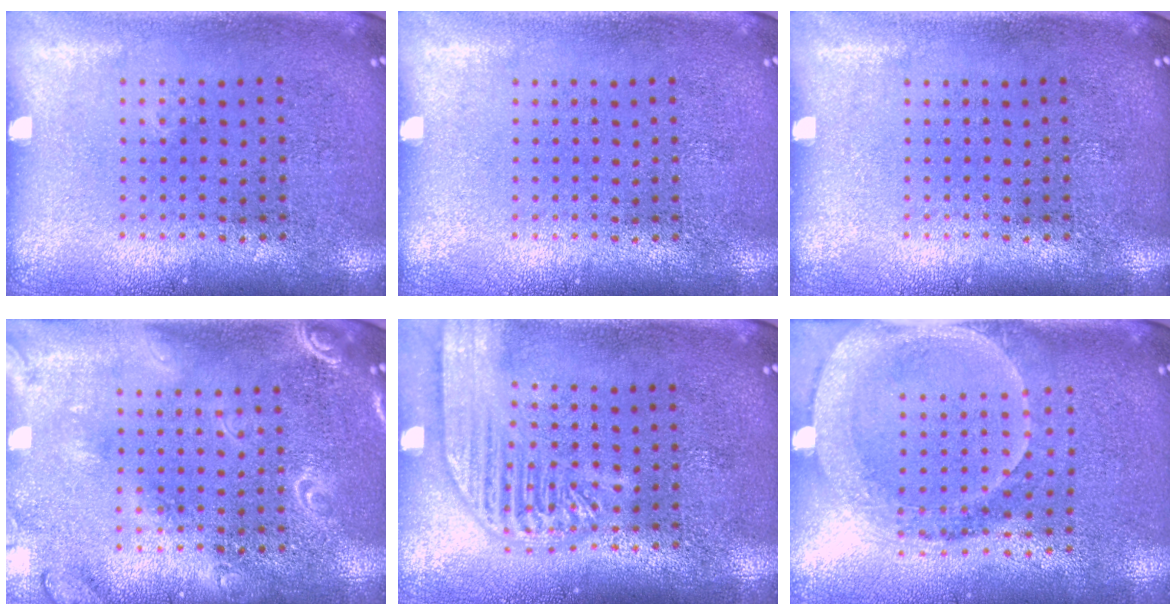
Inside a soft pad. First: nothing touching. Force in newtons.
{"total": 0.0}
{"total": 0.0}
{"total": 2.1, "press": 1.9, "slide": 0.7}
{"total": 3.6, "press": 3.6, "slide": 0.5}
{"total": 1.8, "press": 1.7, "slide": 0.7}